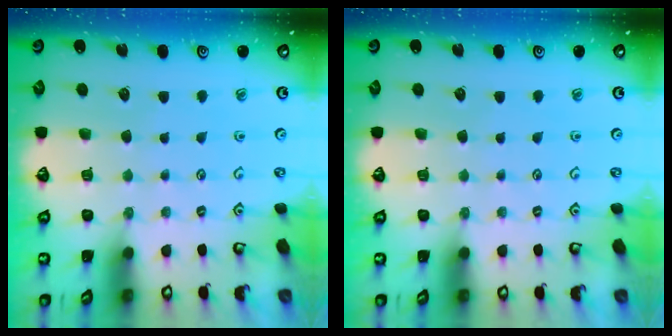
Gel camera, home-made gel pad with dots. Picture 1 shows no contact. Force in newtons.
{"total": 0.0}